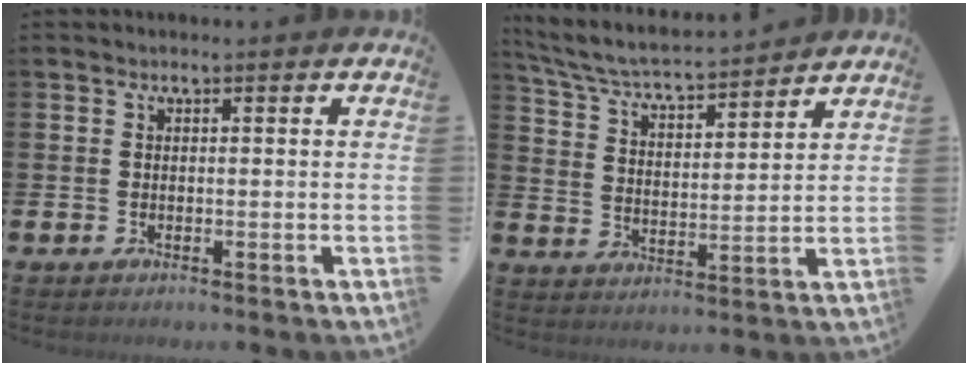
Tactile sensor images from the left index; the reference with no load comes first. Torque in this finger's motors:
{"motor_torque": [0.89, -1.25, 0.49, 0.16]}